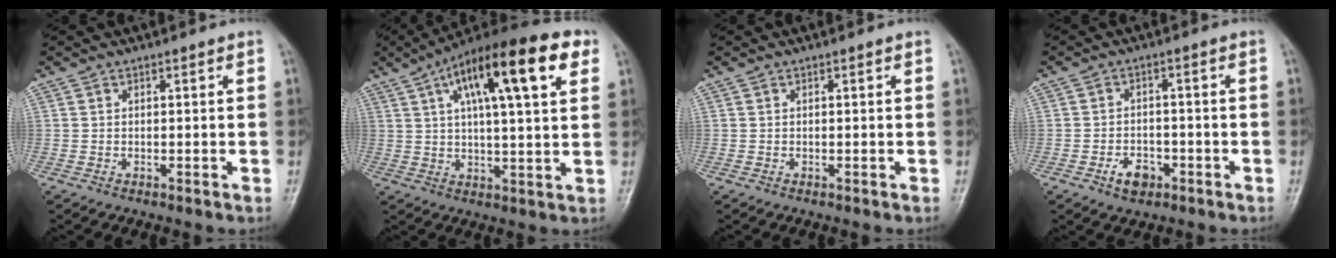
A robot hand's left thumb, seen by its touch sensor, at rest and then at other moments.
{"total": 19.7, "force": [8.1, 5.9, 17.0], "torque": [-0.252, 0.014, 0.121]}
{"total": 0.0}
{"total": 4.3, "force": [-2.4, 2.9, 2.2], "torque": [-0.024, 0.017, -0.038]}